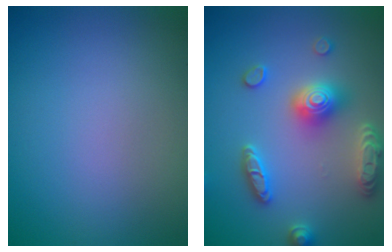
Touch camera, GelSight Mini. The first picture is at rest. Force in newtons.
{"total": 4.9, "press": 4.8, "slide": 0.9}